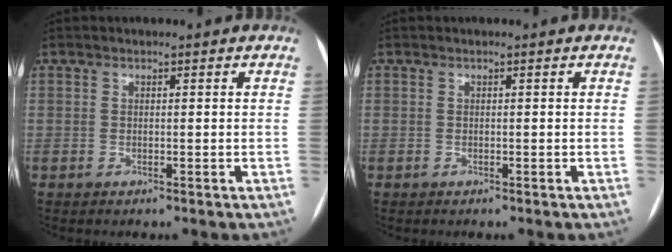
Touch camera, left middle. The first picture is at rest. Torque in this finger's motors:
{"motor_torque": [-0.03, 0.03, 0.00, 0.00]}